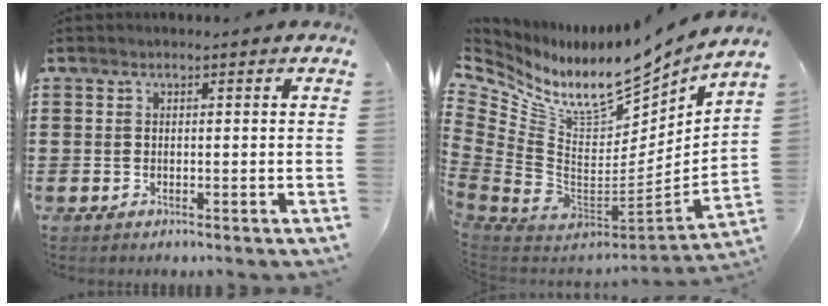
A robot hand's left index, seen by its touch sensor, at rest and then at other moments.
{"total": 10.2, "force": [7.2, 3.8, 6.1], "torque": [-0.127, -0.071, 0.119]}